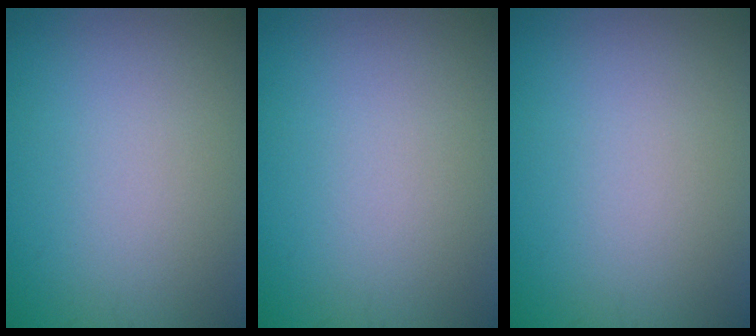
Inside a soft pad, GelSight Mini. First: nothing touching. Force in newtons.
{"total": 0.0}
{"total": 0.0}